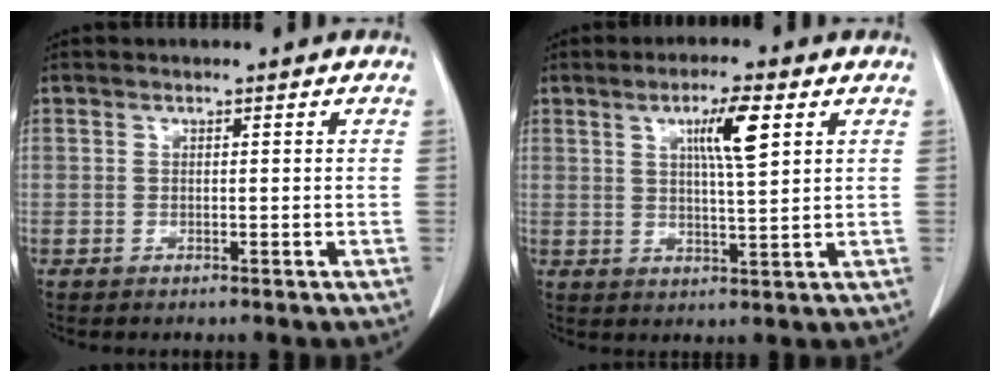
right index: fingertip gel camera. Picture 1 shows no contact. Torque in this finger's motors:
{"motor_torque": [1.01, 0.41, 0.43, 0.08]}